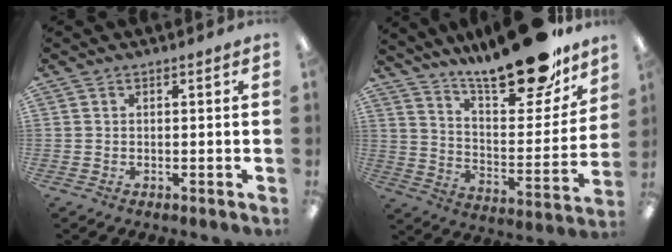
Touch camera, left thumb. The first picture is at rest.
{"total": 23.8, "force": [18.8, 7.3, 12.6], "torque": [-0.176, -0.128, 0.313]}